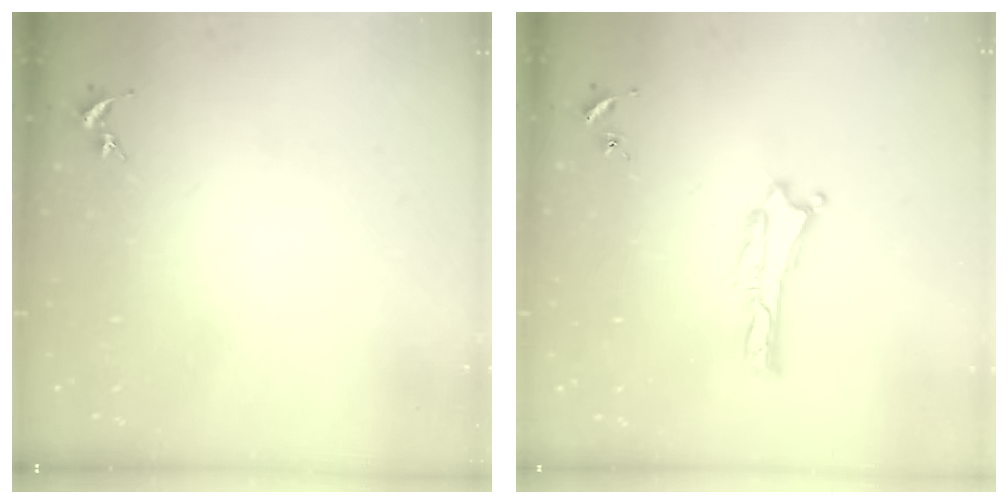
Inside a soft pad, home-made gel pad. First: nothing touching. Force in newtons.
{"total": 0.0}